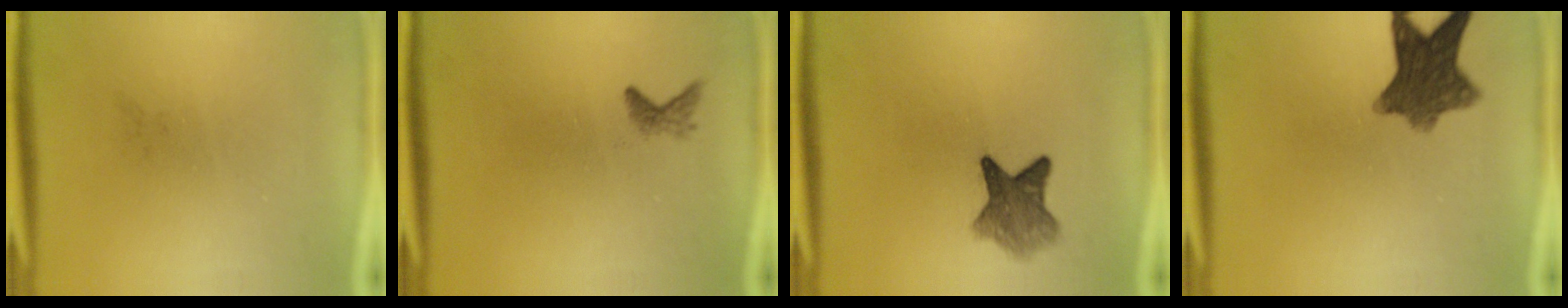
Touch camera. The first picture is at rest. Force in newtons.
{"total": 1.1}
{"total": 5.7}
{"total": 9.5}